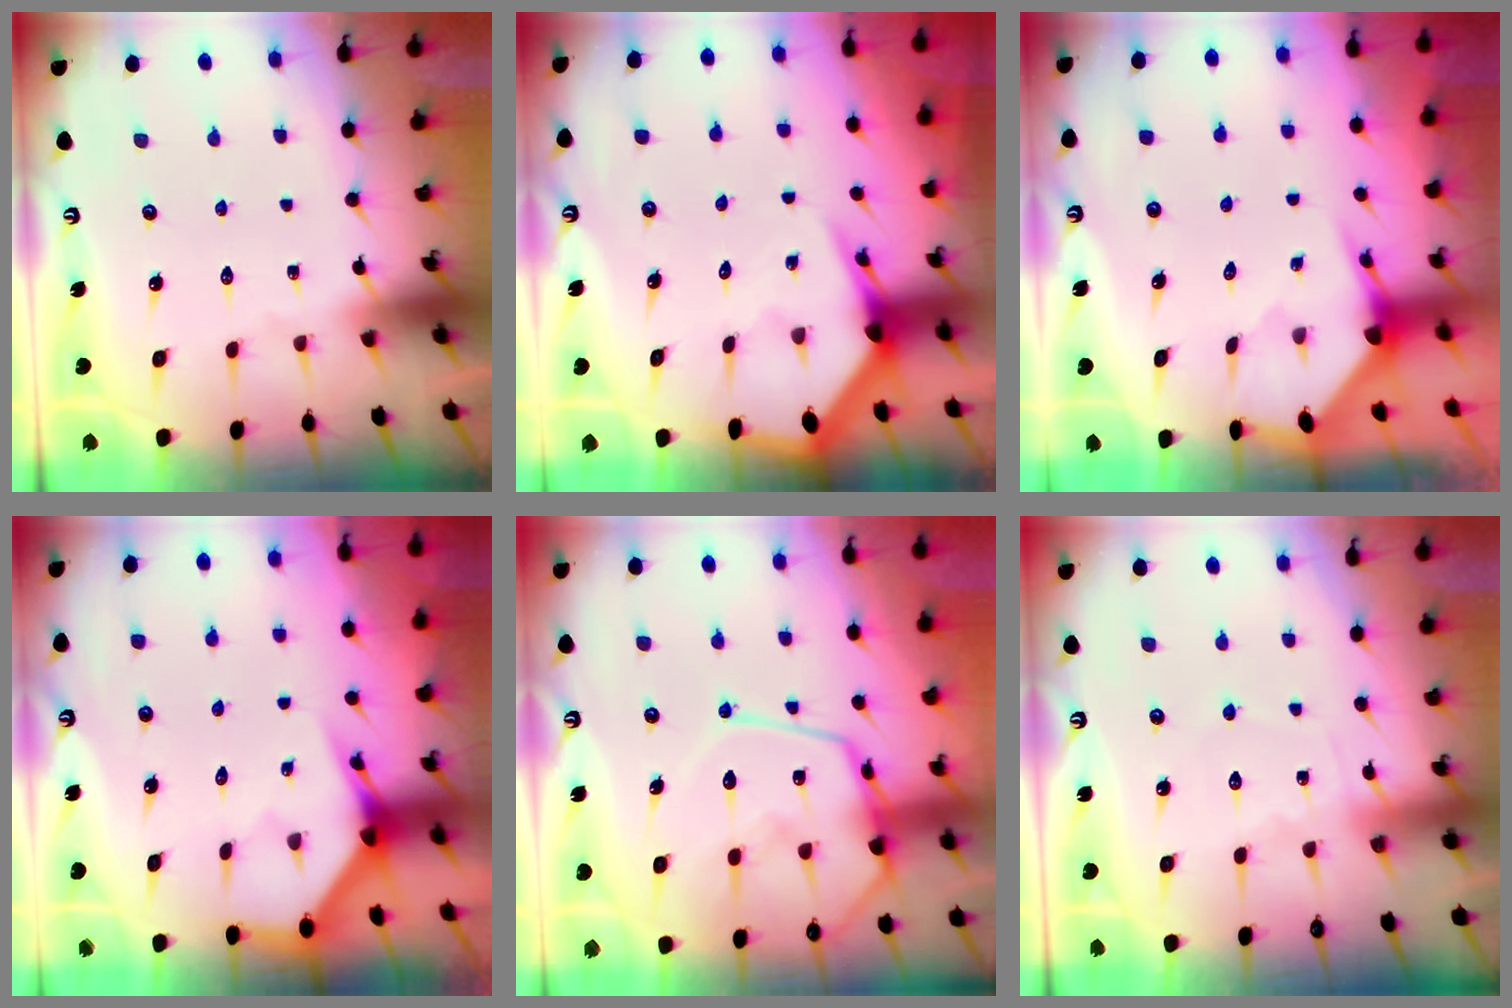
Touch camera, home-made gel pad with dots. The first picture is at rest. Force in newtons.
{"total": 4.1, "press": 4.0, "slide": 0.6}
{"total": 3.3, "press": 3.3, "slide": 0.1}
{"total": 4.0, "press": 4.0, "slide": 0.2}
{"total": 17.1, "press": 17.1, "slide": 1.7}
{"total": 6.1, "press": 6.1, "slide": 0.6}